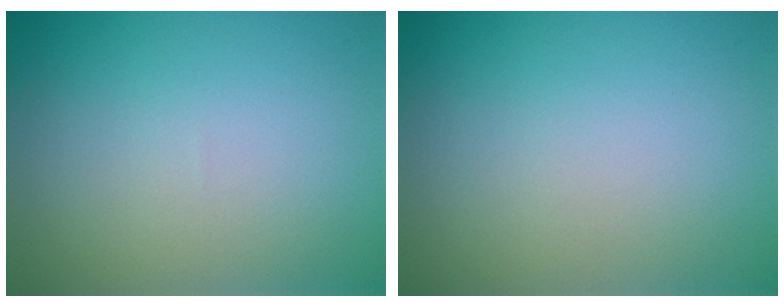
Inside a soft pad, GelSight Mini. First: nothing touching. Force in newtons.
{"total": 0.0}